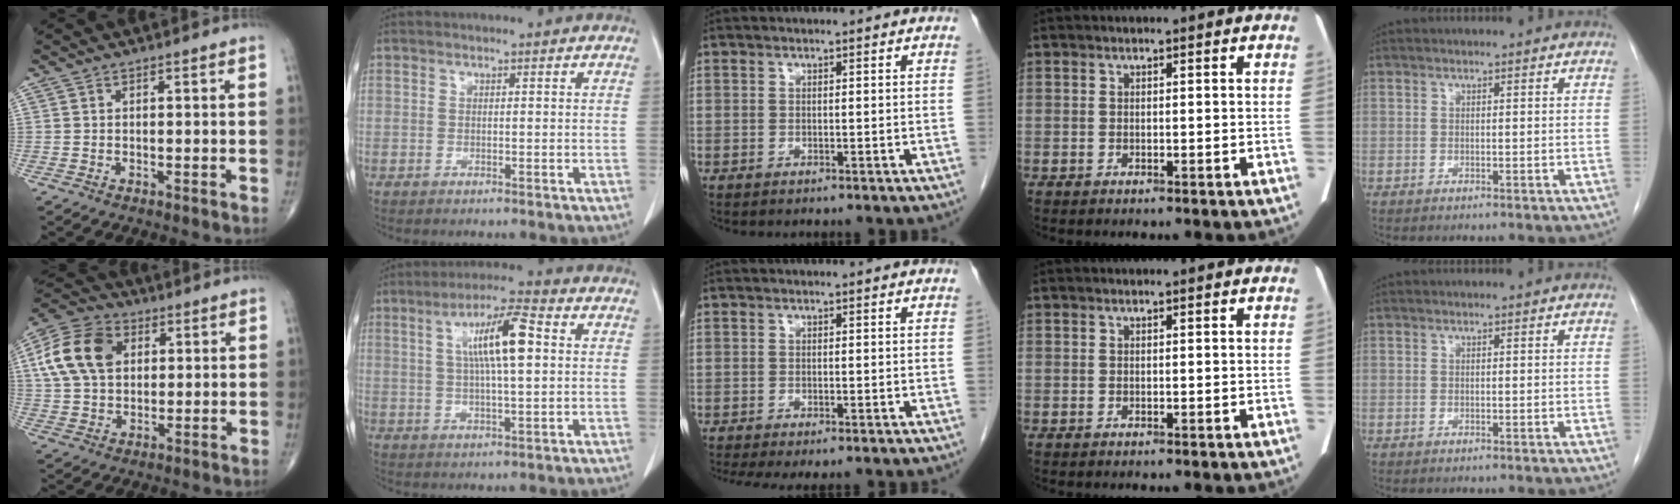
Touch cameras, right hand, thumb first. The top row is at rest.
{"thumb": {"total": 14.2, "force": [3.7, 10.1, 9.3], "torque": [-0.164, 0.010, 0.062]}, "index": {"total": 9.9, "force": [2.2, 1.6, 9.5], "torque": [-0.169, 0.016, 0.035]}, "middle": {"total": 4.5, "force": [-3.5, 0.8, 2.6], "torque": [-0.037, -0.012, -0.055]}}